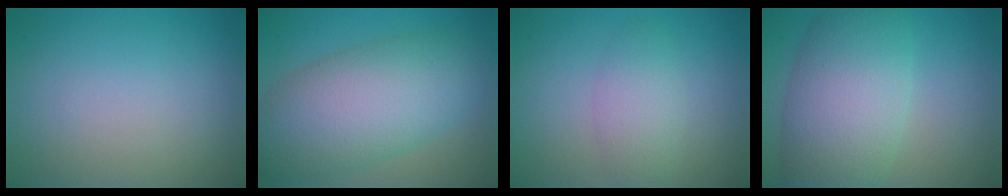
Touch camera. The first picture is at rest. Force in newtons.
{"total": 9.5, "press": 9.5, "slide": 0.4}
{"total": 2.8, "press": 2.8, "slide": 0.1}
{"total": 8.8, "press": 8.8, "slide": 0.5}